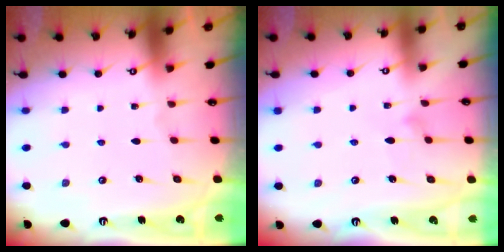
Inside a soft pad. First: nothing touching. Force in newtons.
{"total": 8.2, "press": 8.1, "slide": 0.4}